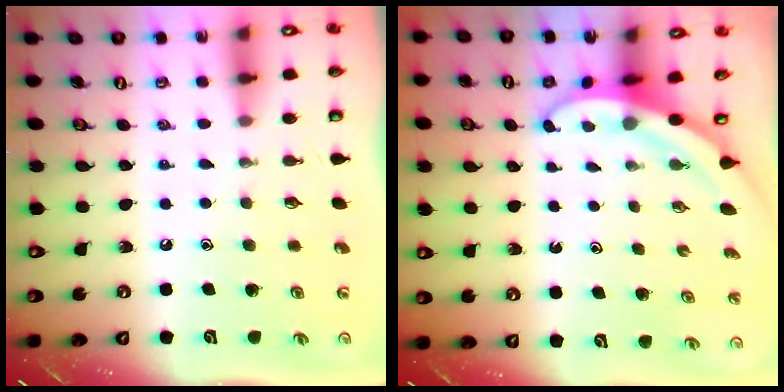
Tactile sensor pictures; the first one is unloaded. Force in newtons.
{"total": 3.3, "press": 3.3, "slide": 0.1}